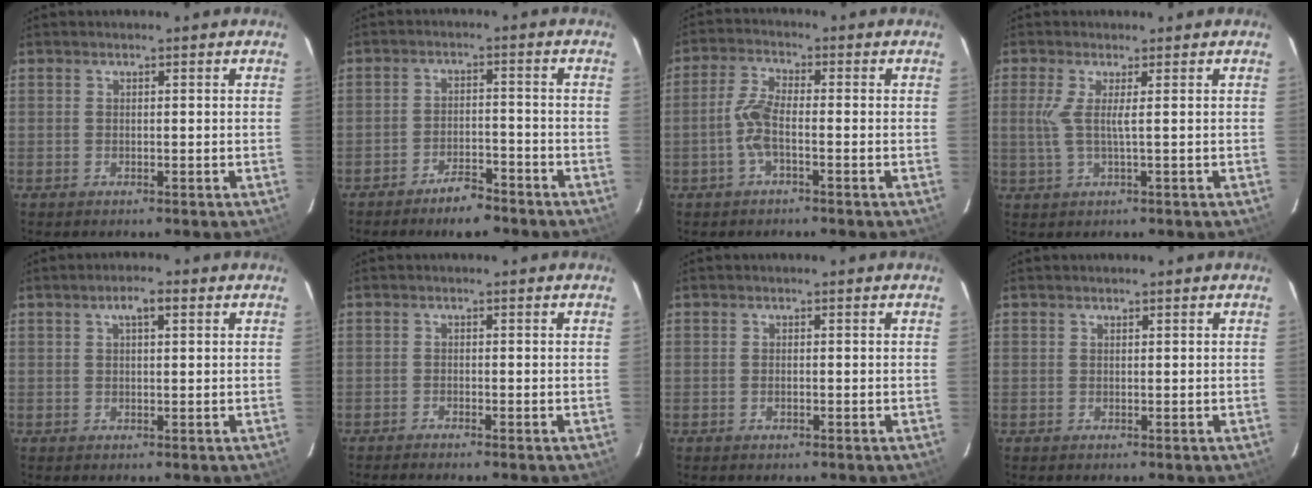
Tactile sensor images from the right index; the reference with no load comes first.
{"total": 6.0, "force": [-4.9, 2.0, 2.8], "torque": [-0.068, 0.007, -0.075]}
{"total": 4.9, "force": [-1.6, 1.3, 4.5], "torque": [-0.103, 0.008, -0.035]}
{"total": 3.6, "force": [0.5, -0.4, 3.5], "torque": [-0.075, -0.003, 0.009]}
{"total": 3.0, "force": [1.3, 1.0, 2.5], "torque": [-0.045, 0.011, 0.022]}
{"total": 1.5, "force": [-1.4, -0.1, 0.5], "torque": [-0.018, -0.003, -0.024]}
{"total": 0.6, "force": [-0.2, 0.4, 0.5], "torque": [-0.010, 0.001, -0.004]}
{"total": 0.0}